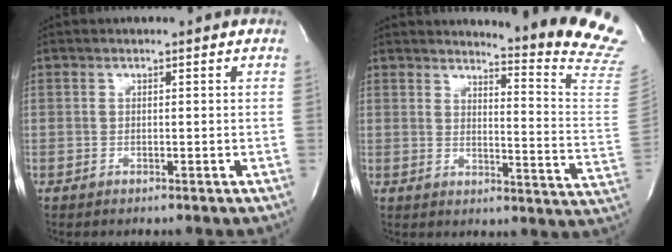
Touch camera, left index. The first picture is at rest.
{"total": 18.2, "force": [17.7, -1.5, 4.1], "torque": [-0.061, -0.178, 0.185]}